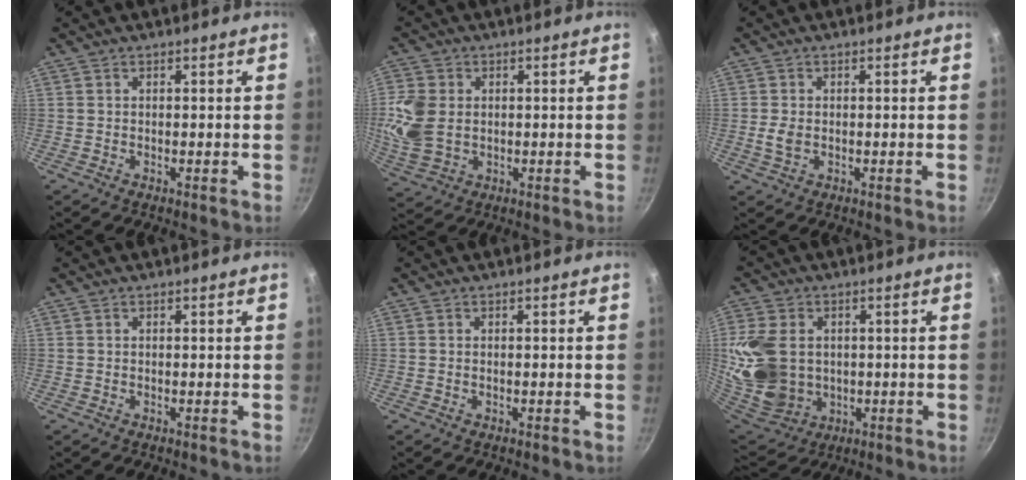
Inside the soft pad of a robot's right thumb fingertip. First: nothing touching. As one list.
[{"total": 9.1, "force": [0.7, 6.8, 6.0], "torque": [-0.119, -0.004, 0.018]}, {"total": 2.7, "force": [-0.3, 1.8, 2.0], "torque": [-0.037, 0.000, -0.003]}, {"total": 0.0}, {"total": 0.0}, {"total": 17.1, "force": [1.2, 13.1, 11.0], "torque": [-0.228, -0.012, 0.041]}]